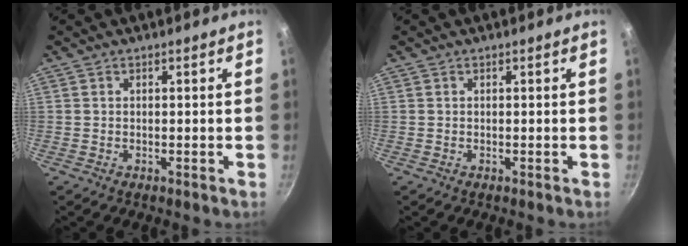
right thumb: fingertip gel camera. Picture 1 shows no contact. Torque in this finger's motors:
{"motor_torque": [0.00, 0.00, -0.01, -0.01, 0.00]}